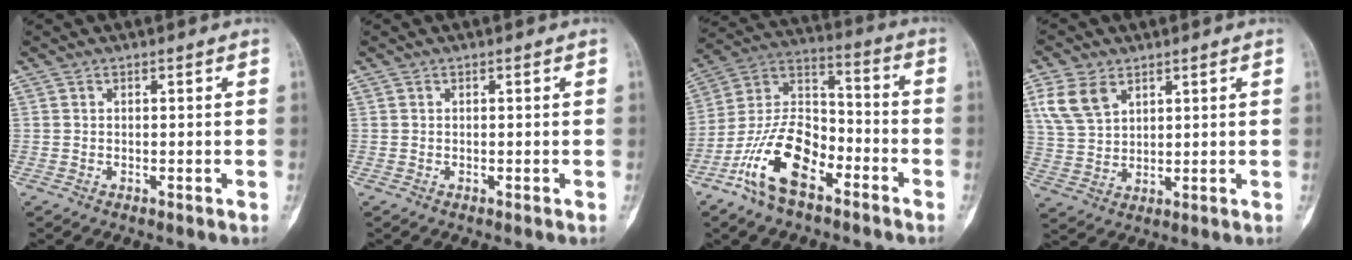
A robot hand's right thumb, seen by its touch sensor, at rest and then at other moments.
{"total": 0.0}
{"total": 16.0, "force": [-8.6, 8.1, 10.8], "torque": [-0.195, 0.067, -0.168]}
{"total": 8.2, "force": [4.1, 5.3, 4.8], "torque": [-0.091, -0.007, 0.090]}